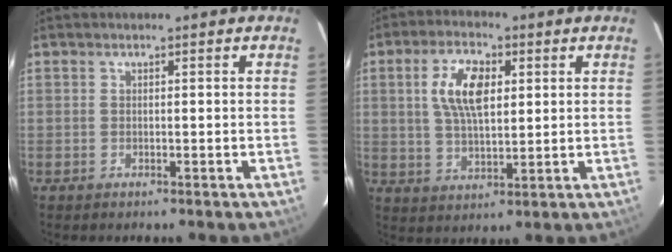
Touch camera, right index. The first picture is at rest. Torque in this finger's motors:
{"motor_torque": [0.80, 0.55, 0.29, 0.12]}